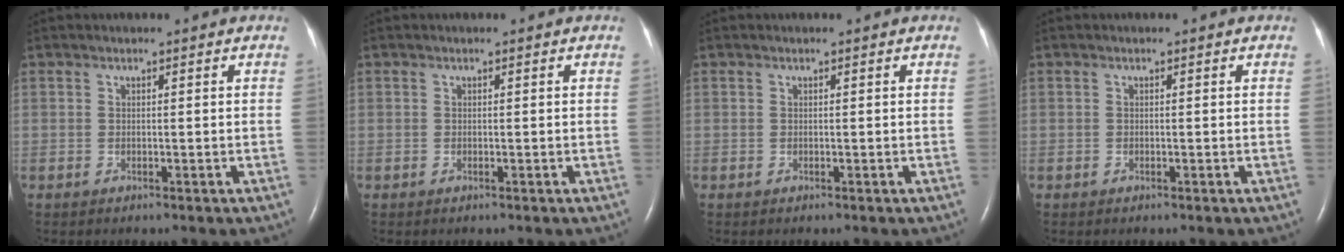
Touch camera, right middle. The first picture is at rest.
{"total": 0.0}
{"total": 0.0}
{"total": 0.0}